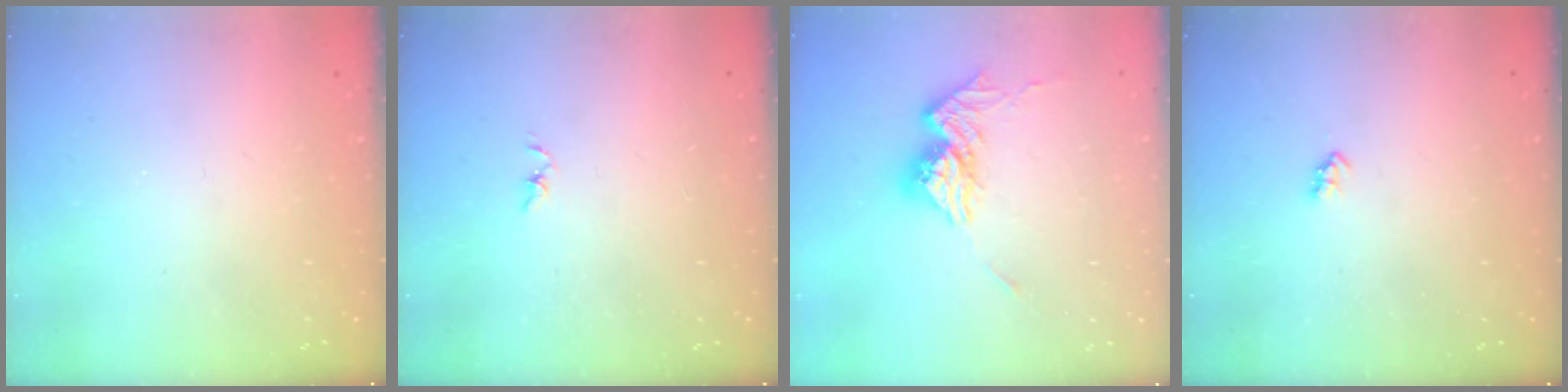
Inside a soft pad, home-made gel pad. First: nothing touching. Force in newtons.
{"total": 1.2, "press": 1.1, "slide": 0.2}
{"total": 13.6, "press": 13.5, "slide": 1.6}
{"total": 2.4, "press": 2.4, "slide": 0.4}